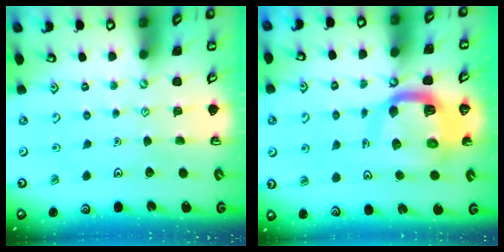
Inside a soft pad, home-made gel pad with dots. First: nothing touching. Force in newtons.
{"total": 12.0, "press": 11.9, "slide": 1.3}